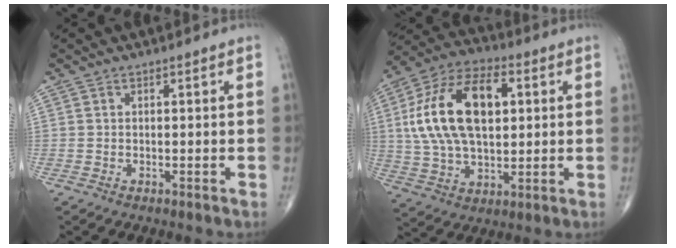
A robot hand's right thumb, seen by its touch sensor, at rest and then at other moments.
{"total": 20.7, "force": [3.8, 11.5, 16.8], "torque": [-0.305, 0.015, 0.064]}